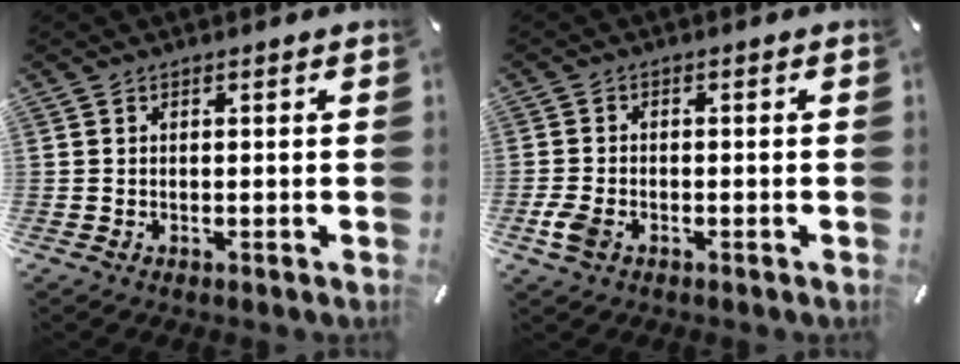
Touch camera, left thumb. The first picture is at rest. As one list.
[{"total": 4.1, "force": [-1.8, 2.5, 2.7], "torque": [-0.070, -0.002, -0.036]}]